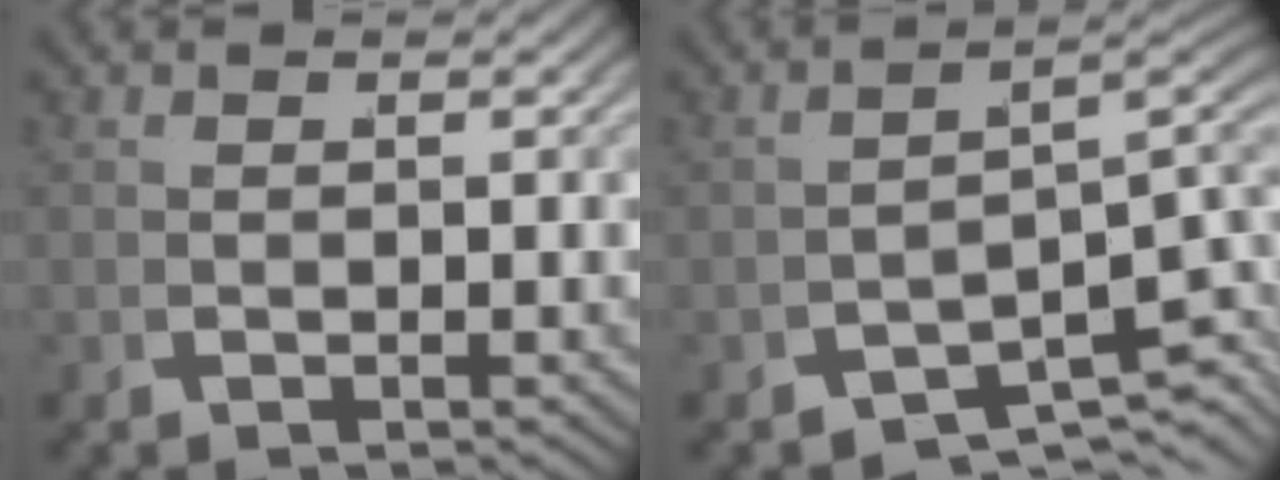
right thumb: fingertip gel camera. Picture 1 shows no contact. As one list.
[{"total": 7.3, "force": [-2.8, 3.6, 5.6], "torque": [-0.077, -0.017, -0.041]}]